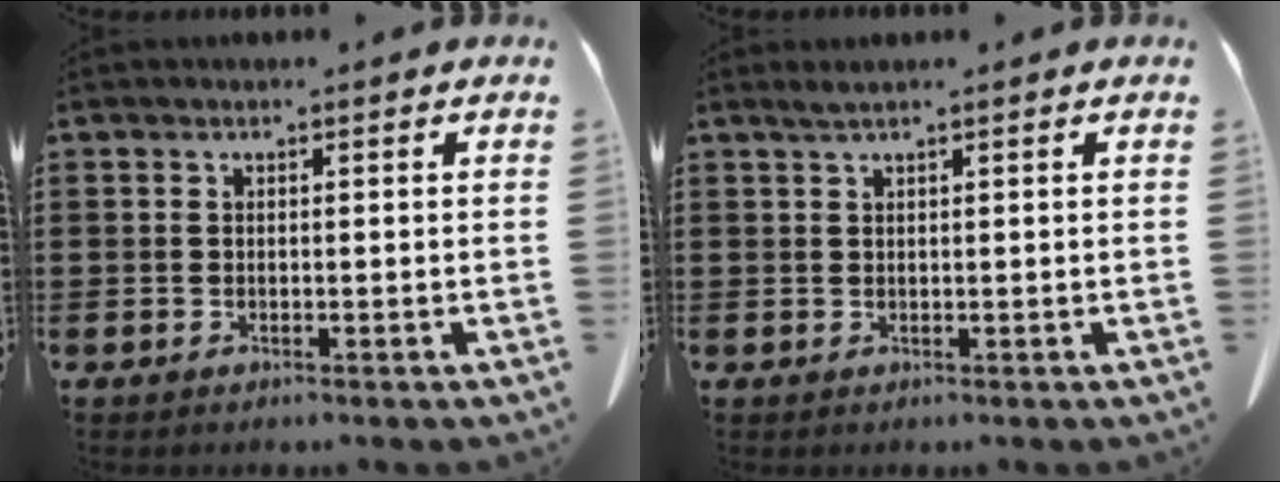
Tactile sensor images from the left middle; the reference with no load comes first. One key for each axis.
{"total": 1.0, "fx": 0.7, "fy": 0.0, "fz": 0.7, "tx": -0.014, "ty": 0.000, "tz": 0.014}